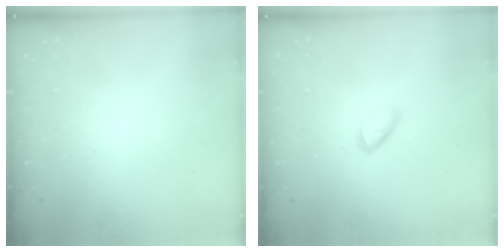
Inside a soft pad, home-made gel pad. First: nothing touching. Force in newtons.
{"total": 3.4, "press": 3.2, "slide": 1.1}